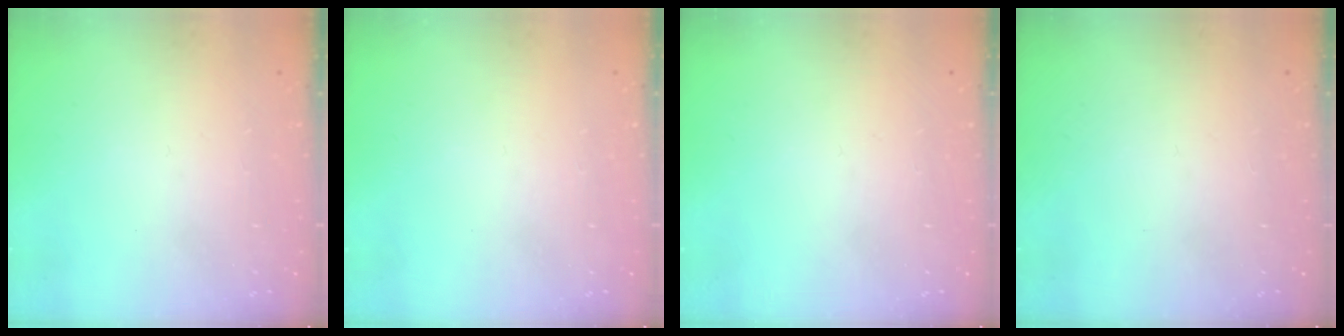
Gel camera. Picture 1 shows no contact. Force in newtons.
{"total": 0.0}
{"total": 0.0}
{"total": 0.0}